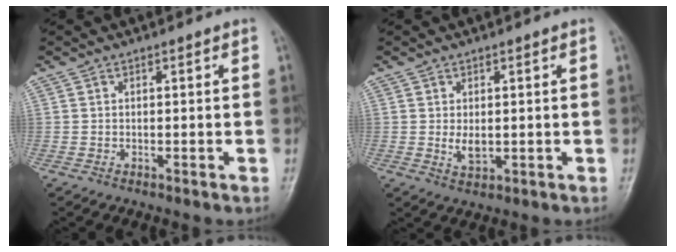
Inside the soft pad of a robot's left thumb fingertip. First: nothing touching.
{"total": 2.8, "force": [0.3, 1.7, 2.2], "torque": [-0.034, -0.009, 0.011]}